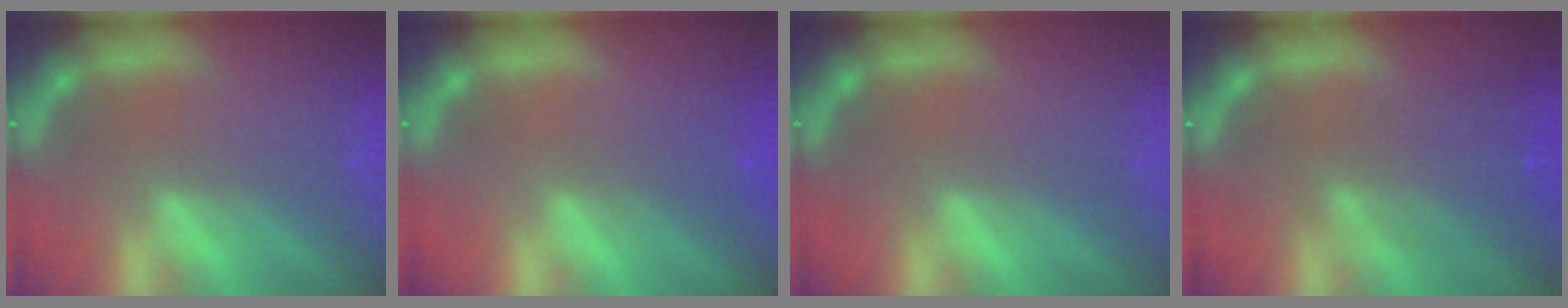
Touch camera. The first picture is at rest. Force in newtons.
{"total": 2.0}
{"total": 0.0}
{"total": 5.0}